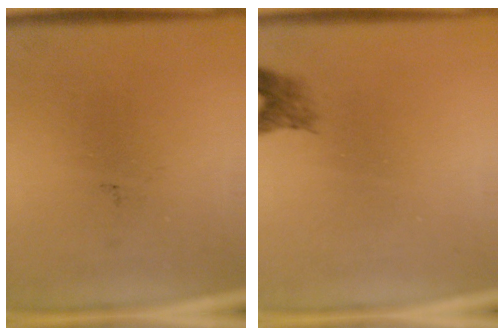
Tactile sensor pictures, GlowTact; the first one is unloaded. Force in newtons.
{"total": 2.0}